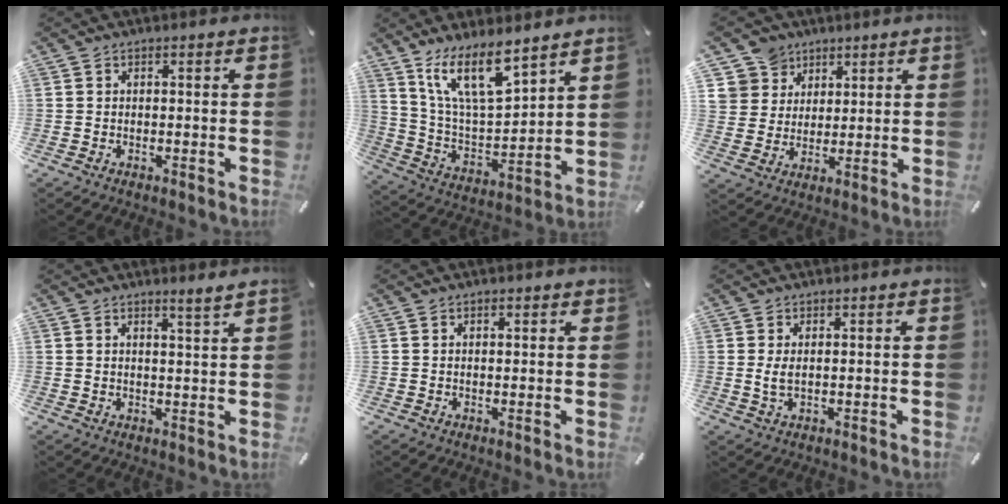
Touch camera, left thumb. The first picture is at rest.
{"total": 14.9, "force": [10.7, 5.2, 9.1], "torque": [-0.182, -0.053, 0.191]}
{"total": 8.4, "force": [4.6, 7.0, 0.0], "torque": [-0.014, -0.029, 0.091]}
{"total": 2.9, "force": [2.7, -0.7, 0.7], "torque": [-0.018, -0.017, 0.049]}
{"total": 0.9, "force": [0.6, 0.4, 0.5], "torque": [-0.008, 0.001, 0.010]}
{"total": 2.6, "force": [0.5, 1.1, 2.3], "torque": [-0.052, 0.000, 0.007]}